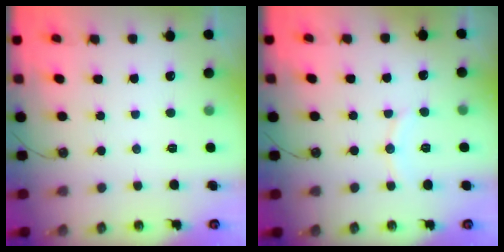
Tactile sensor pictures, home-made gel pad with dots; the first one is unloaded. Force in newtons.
{"total": 5.7, "press": 5.7, "slide": 0.5}